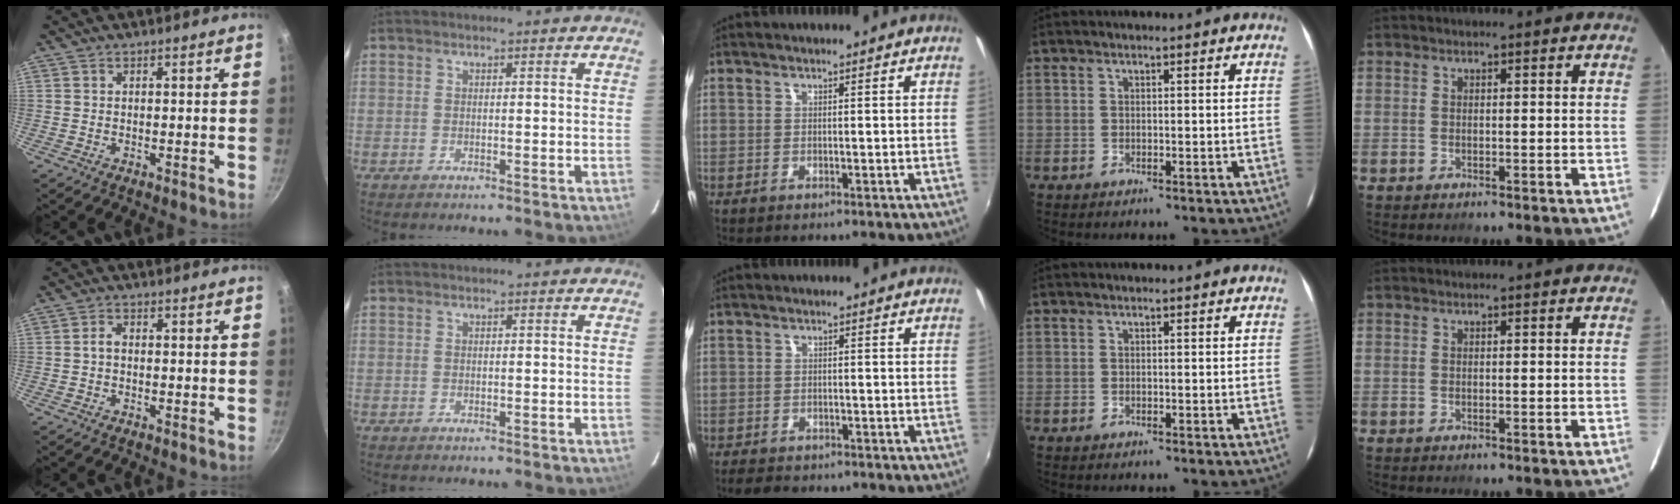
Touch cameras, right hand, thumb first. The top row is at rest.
{"thumb": {"total": 1.7, "force": [-0.3, 1.0, 1.3], "torque": [-0.025, 0.011, -0.008]}, "middle": {"total": 3.6, "force": [-3.0, 1.7, 1.1], "torque": [-0.033, -0.009, -0.051]}}